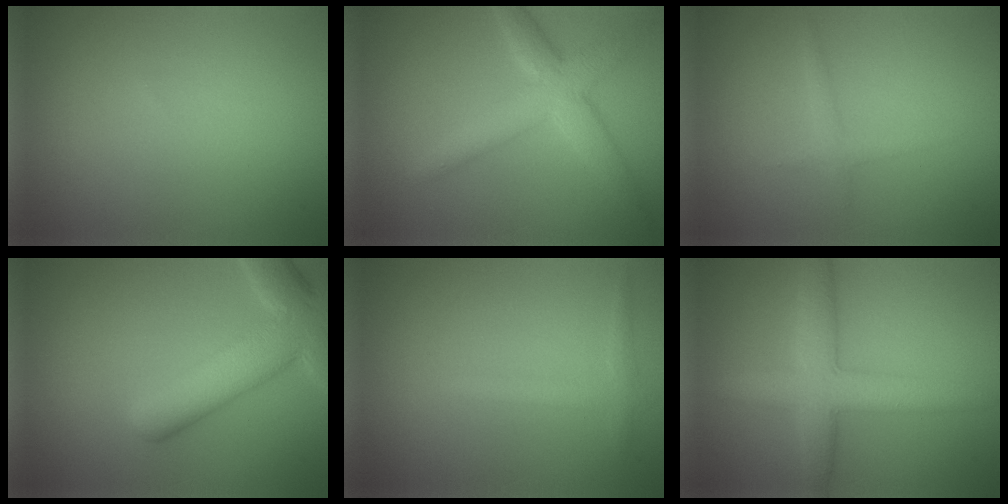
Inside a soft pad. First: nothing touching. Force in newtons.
{"total": 4.5, "press": 4.5, "slide": 0.2}
{"total": 1.1, "press": 1.1, "slide": 0.1}
{"total": 6.8, "press": 6.8, "slide": 0.6}
{"total": 1.5, "press": 1.5, "slide": 0.2}
{"total": 5.5, "press": 5.5, "slide": 0.1}